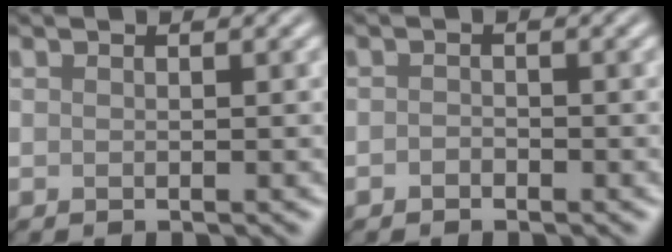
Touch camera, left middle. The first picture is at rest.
{"total": 0.7, "force": [-0.4, 0.5, 0.3], "torque": [-0.005, -0.002, -0.009]}